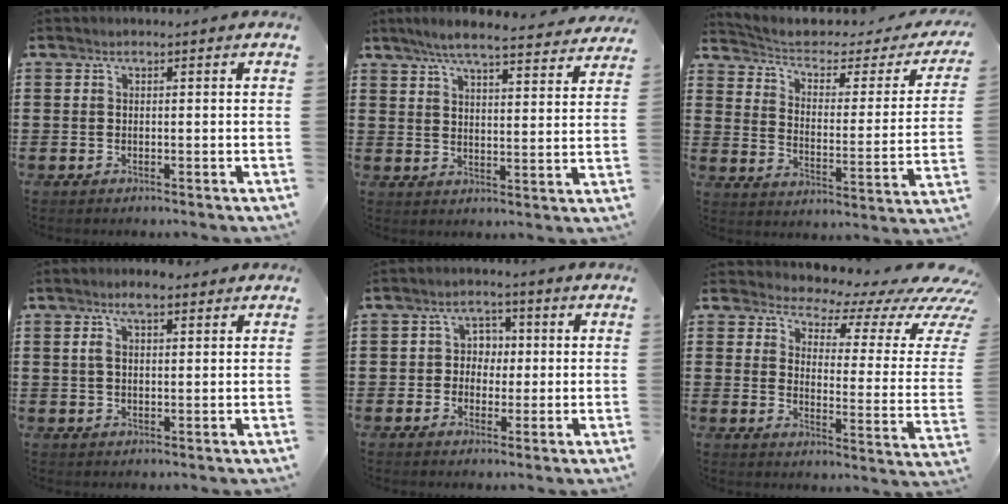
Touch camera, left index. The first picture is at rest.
{"total": 5.9, "force": [5.2, 0.0, 2.7], "torque": [-0.071, -0.026, 0.090]}
{"total": 3.4, "force": [2.3, 1.2, 2.2], "torque": [-0.060, -0.024, 0.031]}
{"total": 4.1, "force": [2.1, 1.3, 3.3], "torque": [-0.070, 0.006, 0.035]}
{"total": 3.6, "force": [-0.3, 3.3, 1.4], "torque": [-0.043, 0.011, -0.013]}
{"total": 4.5, "force": [3.6, 1.5, 2.1], "torque": [-0.042, -0.049, 0.053]}